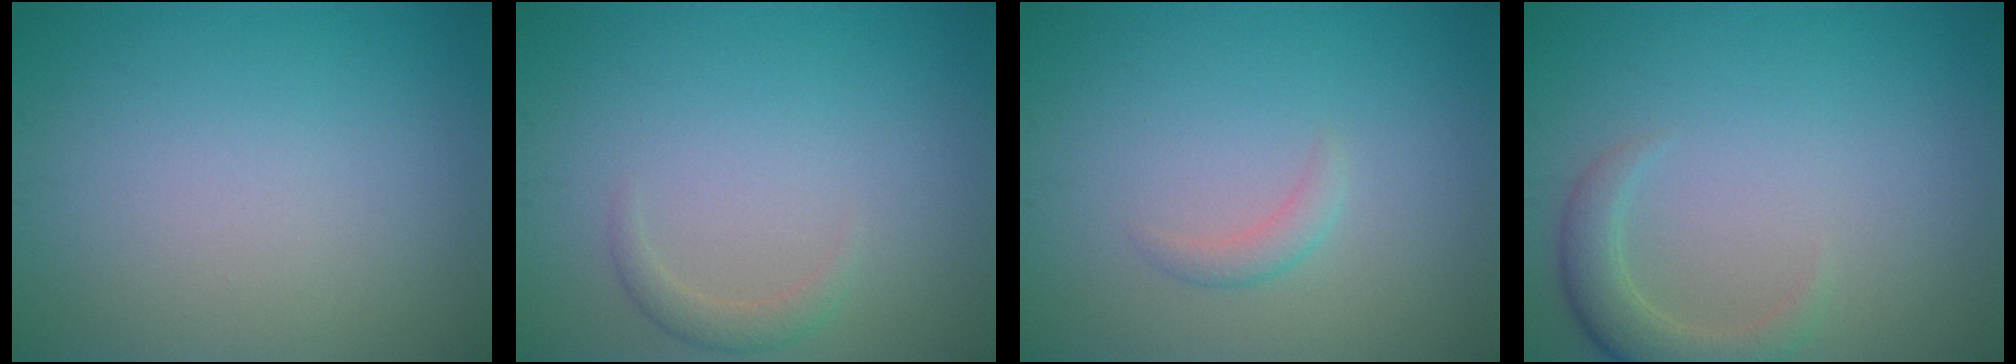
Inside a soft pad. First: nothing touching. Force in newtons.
{"total": 1.4, "press": 1.4, "slide": 0.1}
{"total": 1.2, "press": 1.2, "slide": 0.0}
{"total": 2.9, "press": 2.8, "slide": 0.3}